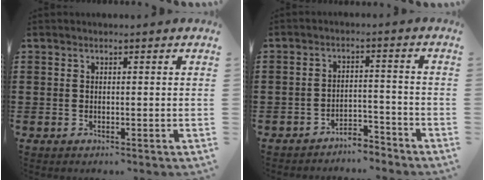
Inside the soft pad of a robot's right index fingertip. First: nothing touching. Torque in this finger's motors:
{"motor_torque": [1.12, 1.02, -0.05, -0.09]}